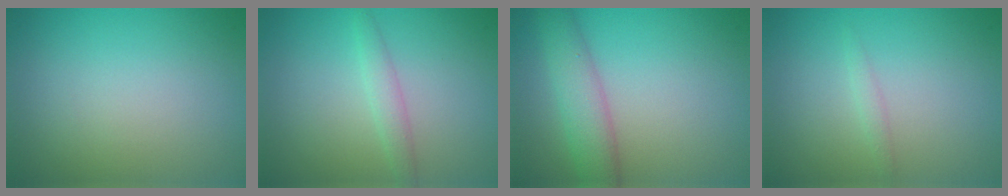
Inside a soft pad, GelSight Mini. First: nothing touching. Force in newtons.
{"total": 1.6, "press": 1.6, "slide": 0.0}
{"total": 4.0, "press": 4.0, "slide": 0.1}
{"total": 0.7, "press": 0.7, "slide": 0.1}